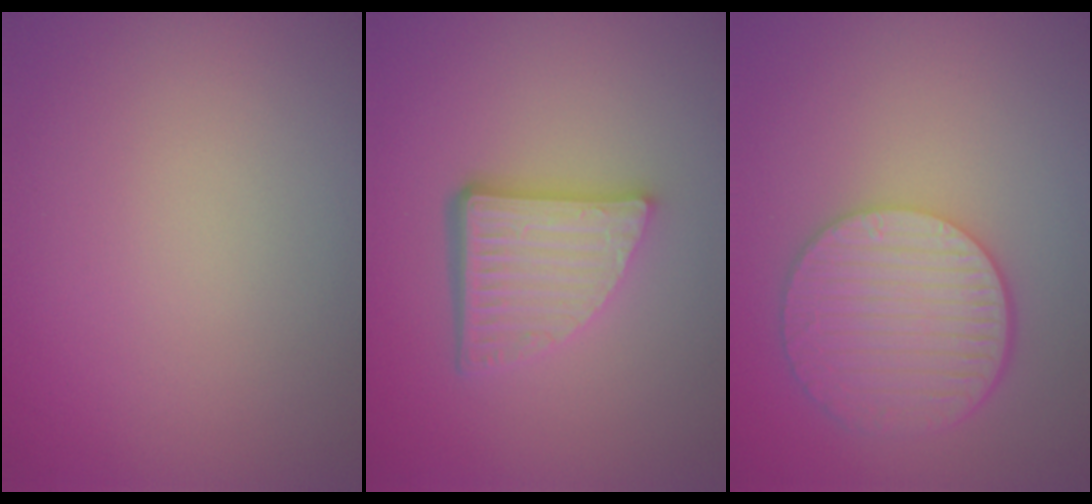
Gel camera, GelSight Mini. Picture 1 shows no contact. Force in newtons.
{"total": 5.6, "press": 3.7, "slide": 4.1}
{"total": 5.7, "press": 4.8, "slide": 3.1}